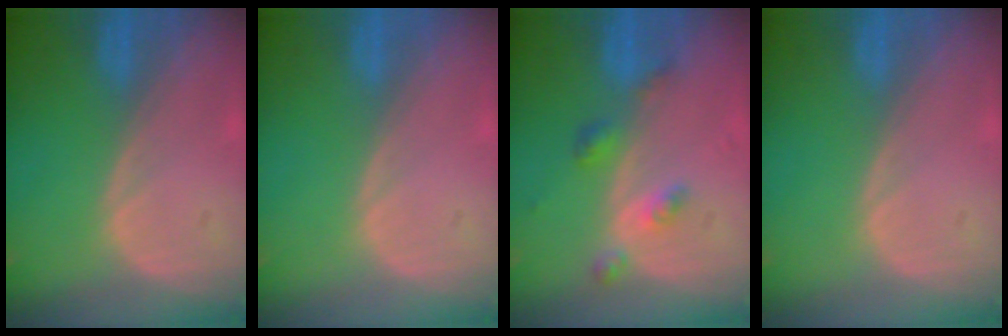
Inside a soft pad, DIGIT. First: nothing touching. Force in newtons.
{"total": 0.0}
{"total": 4.3, "press": 3.9, "slide": 1.8}
{"total": 0.0}